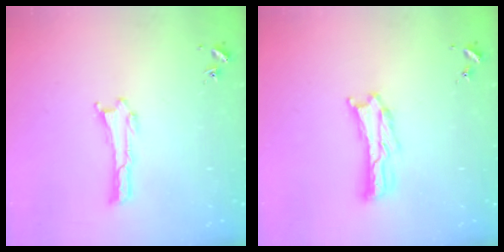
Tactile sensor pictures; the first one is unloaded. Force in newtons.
{"total": 1.6, "press": 1.6, "slide": 0.3}